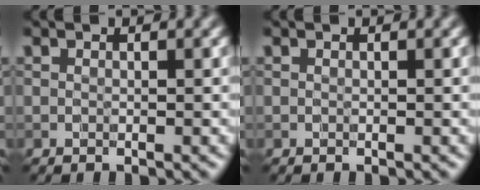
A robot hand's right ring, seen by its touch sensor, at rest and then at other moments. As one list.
[{"total": 0.0}]